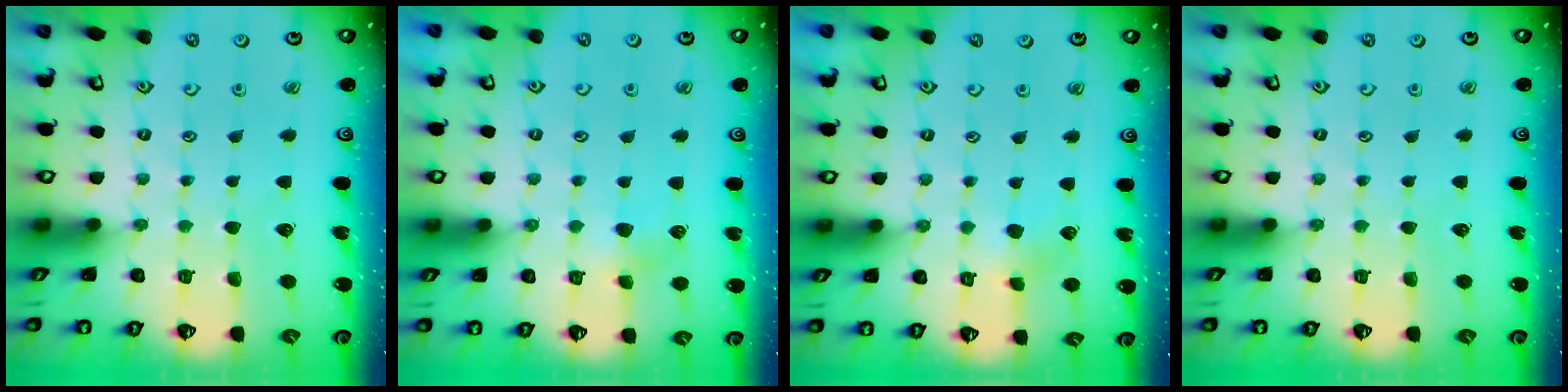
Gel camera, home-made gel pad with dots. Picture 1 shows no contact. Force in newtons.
{"total": 3.2, "press": 3.1, "slide": 0.5}
{"total": 5.4, "press": 5.3, "slide": 0.9}
{"total": 0.0}